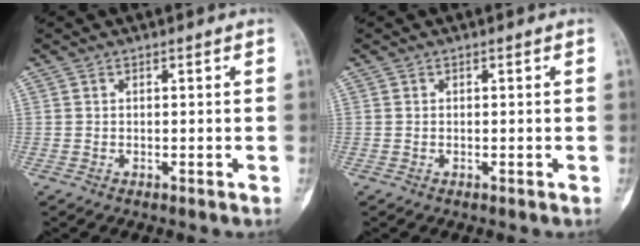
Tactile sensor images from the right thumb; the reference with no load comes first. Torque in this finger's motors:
{"motor_torque": [0.31, 0.01, 0.05, -0.11, 0.04]}